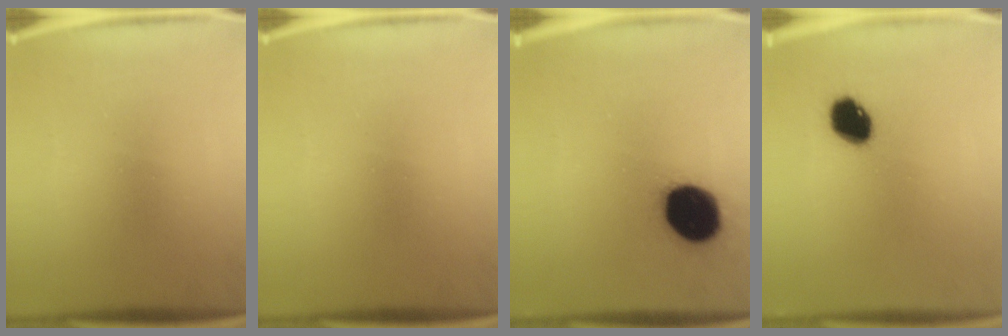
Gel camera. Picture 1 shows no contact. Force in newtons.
{"total": 0.0}
{"total": 18.6}
{"total": 8.1}